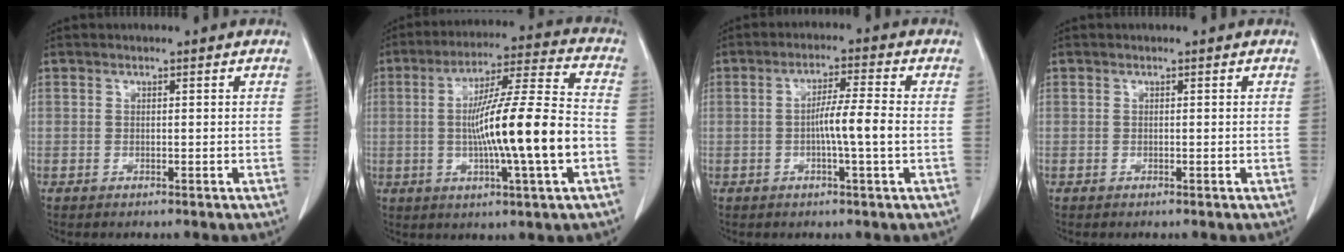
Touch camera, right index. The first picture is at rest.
{"total": 16.5, "force": [-2.7, 0.2, 16.3], "torque": [-0.274, 0.002, -0.047]}
{"total": 5.7, "force": [-0.8, -0.4, 5.7], "torque": [-0.098, 0.004, -0.017]}
{"total": 0.0}